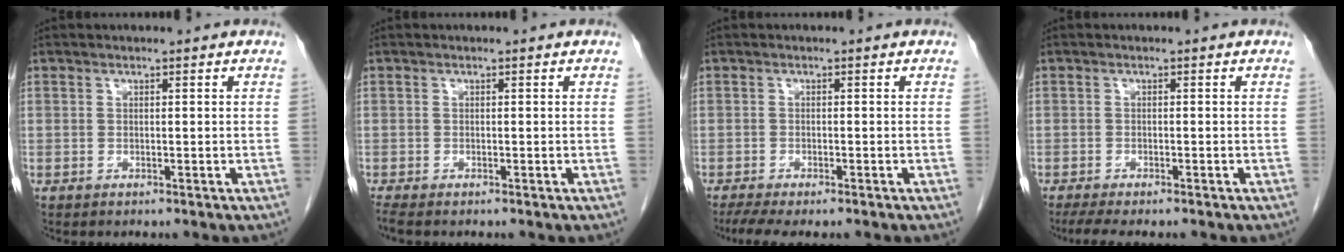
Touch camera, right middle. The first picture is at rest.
{"total": 1.1, "force": [-1.0, 0.0, 0.5], "torque": [-0.016, -0.005, -0.020]}
{"total": 5.3, "force": [-4.1, 1.0, 3.2], "torque": [-0.051, -0.014, -0.064]}
{"total": 5.2, "force": [-4.3, 0.8, 2.9], "torque": [-0.042, -0.013, -0.064]}